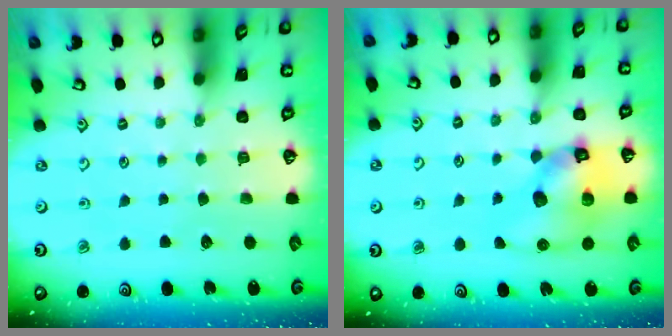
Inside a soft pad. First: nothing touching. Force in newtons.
{"total": 12.1, "press": 11.9, "slide": 1.7}